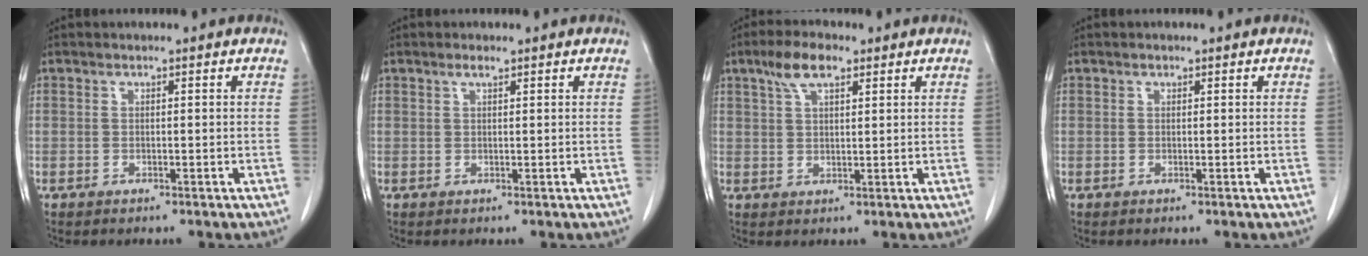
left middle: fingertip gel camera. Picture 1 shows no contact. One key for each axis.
{"total": 1.0, "fx": 0.7, "fy": 0.1, "fz": 0.6, "tx": -0.016, "ty": 0.001, "tz": 0.015}
{"total": 5.4, "fx": 3.4, "fy": 1.9, "fz": 3.8, "tx": -0.081, "ty": 0.014, "tz": 0.064}
{"total": 0.0}